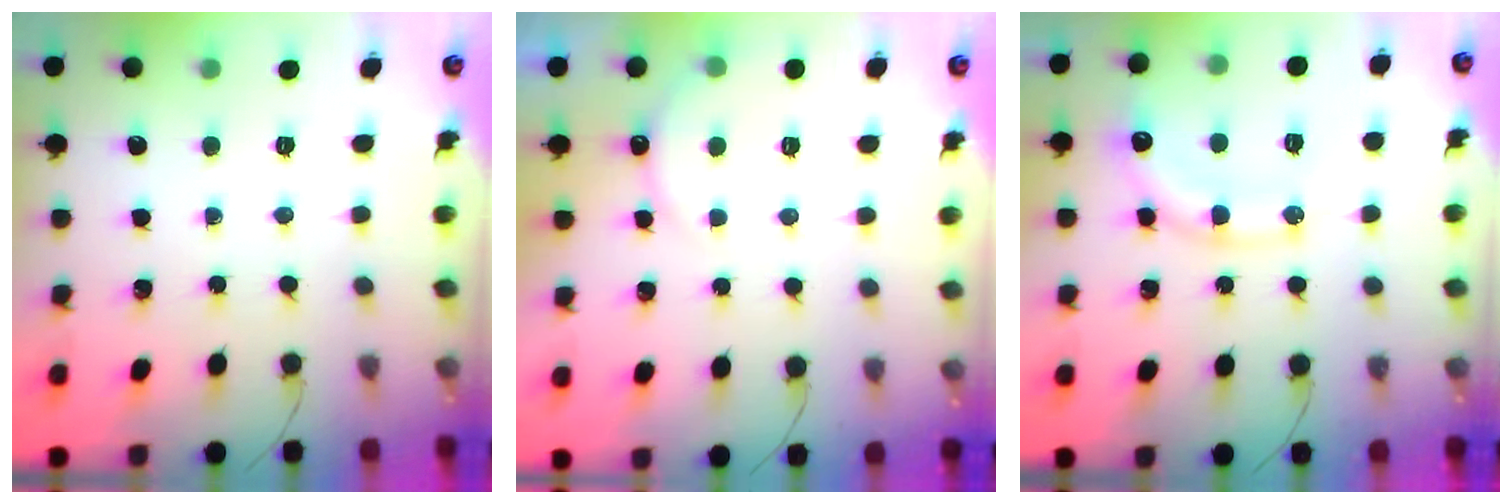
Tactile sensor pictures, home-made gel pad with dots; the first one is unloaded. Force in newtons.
{"total": 8.1, "press": 8.0, "slide": 1.0}
{"total": 14.4, "press": 14.3, "slide": 1.9}